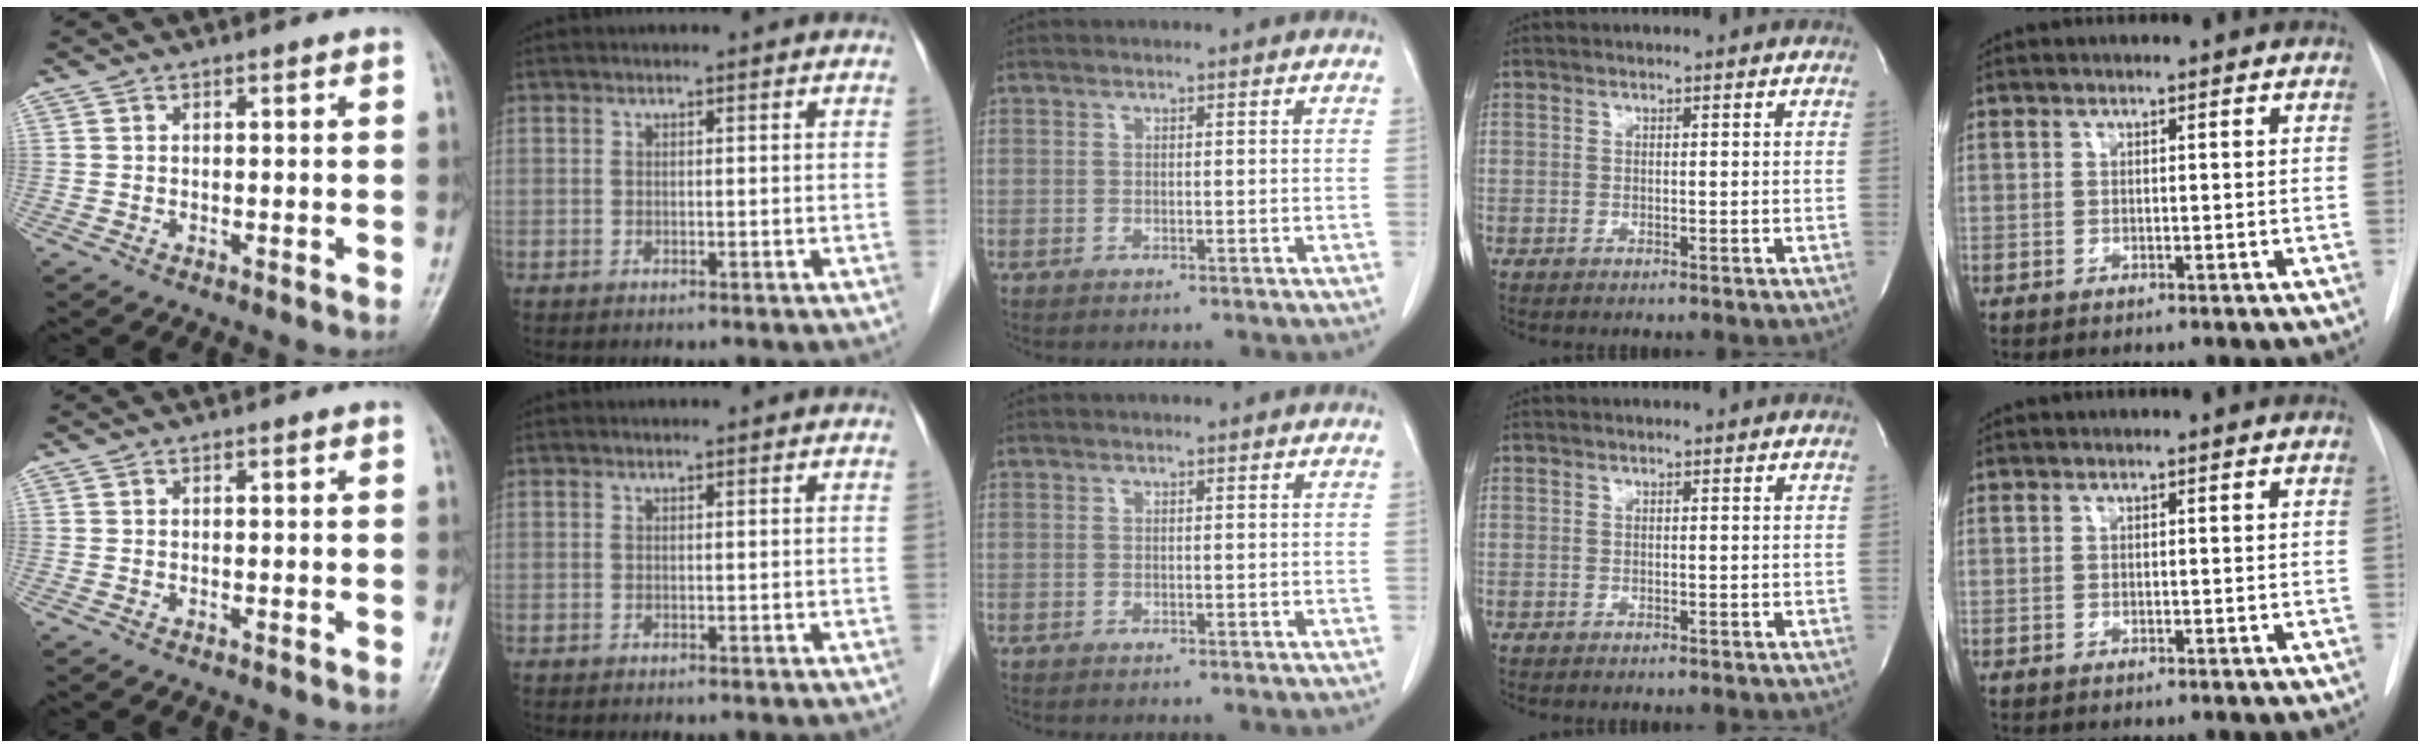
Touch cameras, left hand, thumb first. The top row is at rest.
{}